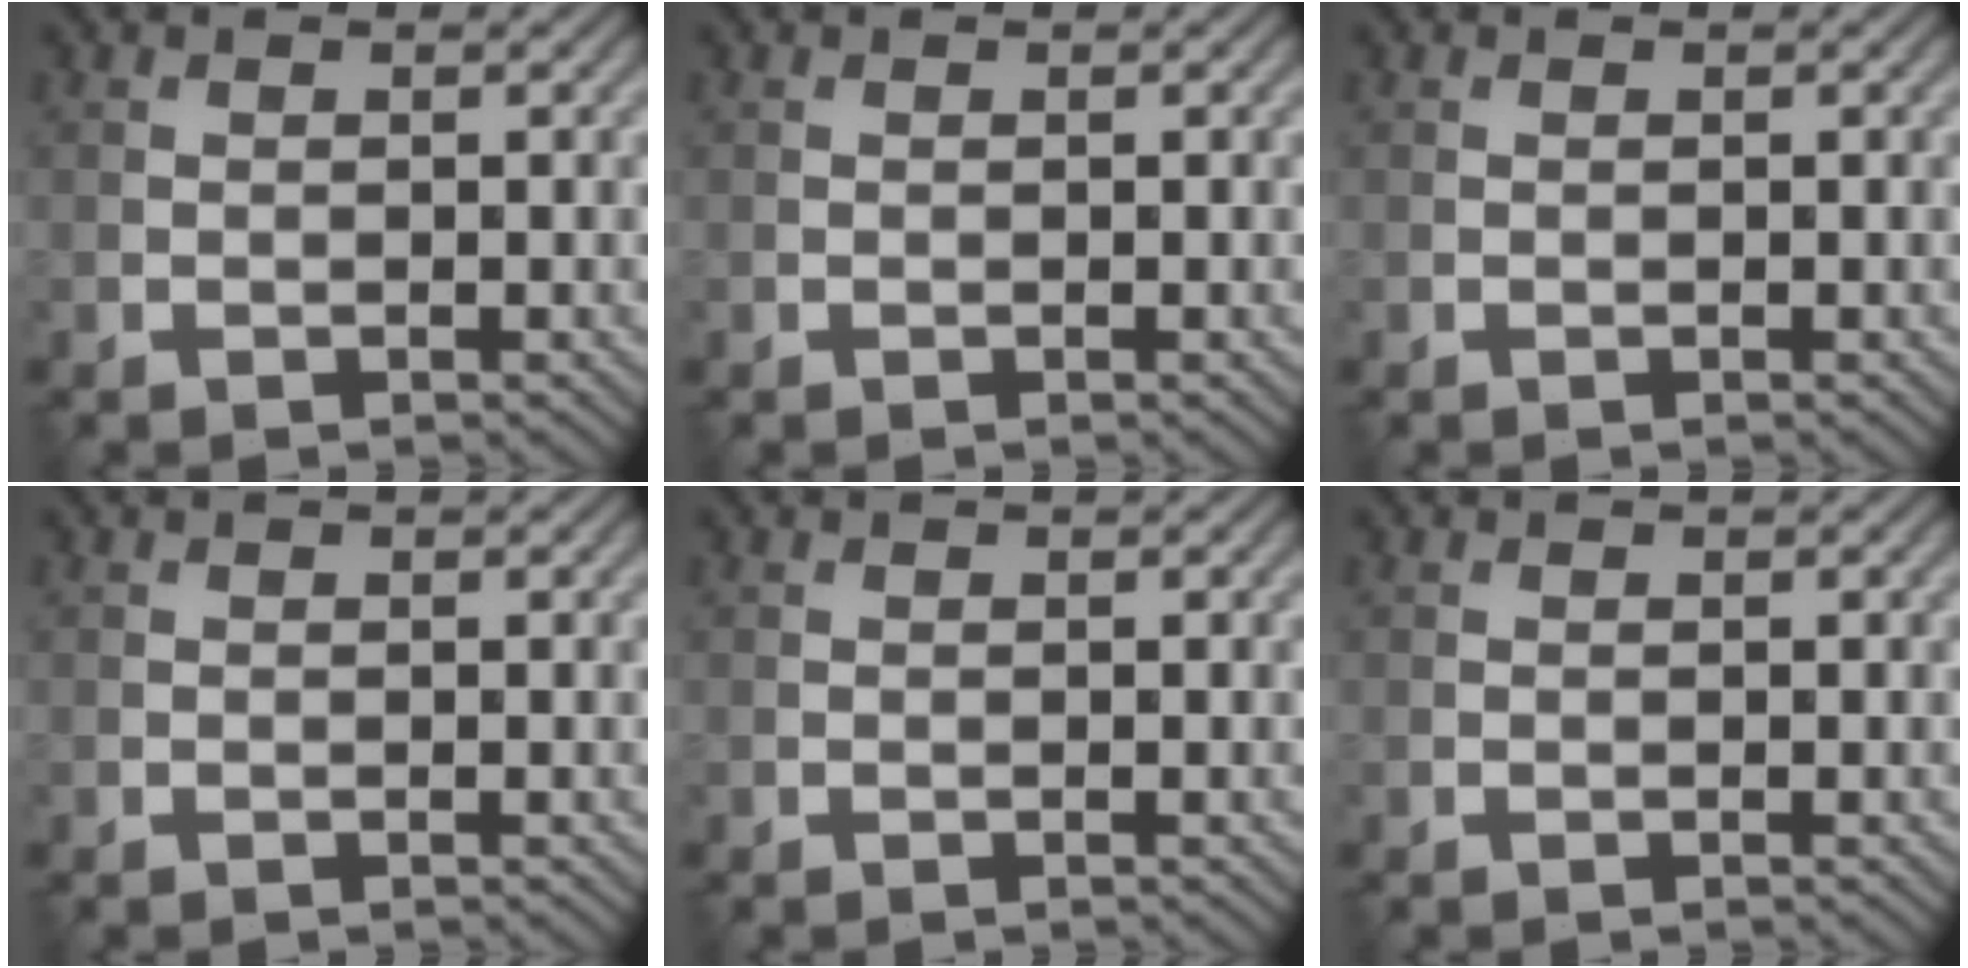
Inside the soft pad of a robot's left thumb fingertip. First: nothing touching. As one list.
[{"total": 0.0}, {"total": 0.0}, {"total": 0.0}, {"total": 0.0}, {"total": 0.0}]